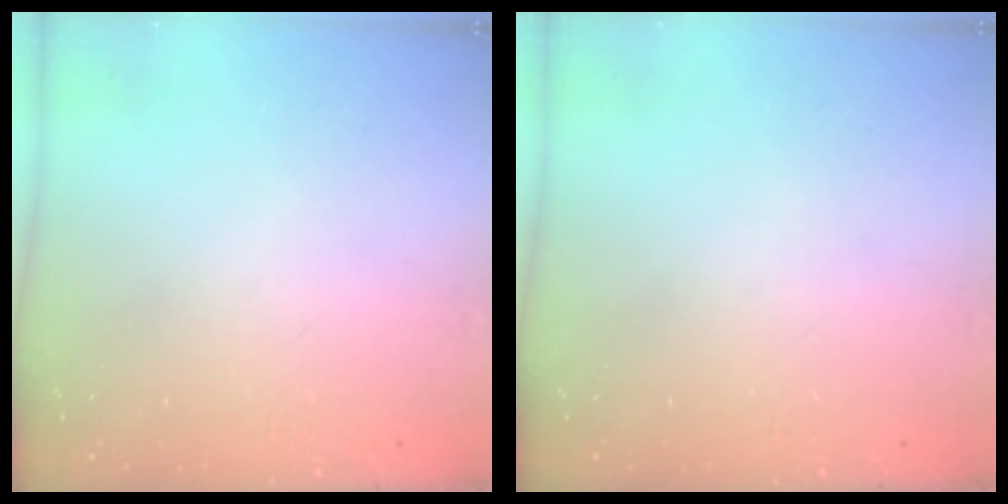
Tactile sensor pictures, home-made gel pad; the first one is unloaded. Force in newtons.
{"total": 0.0}